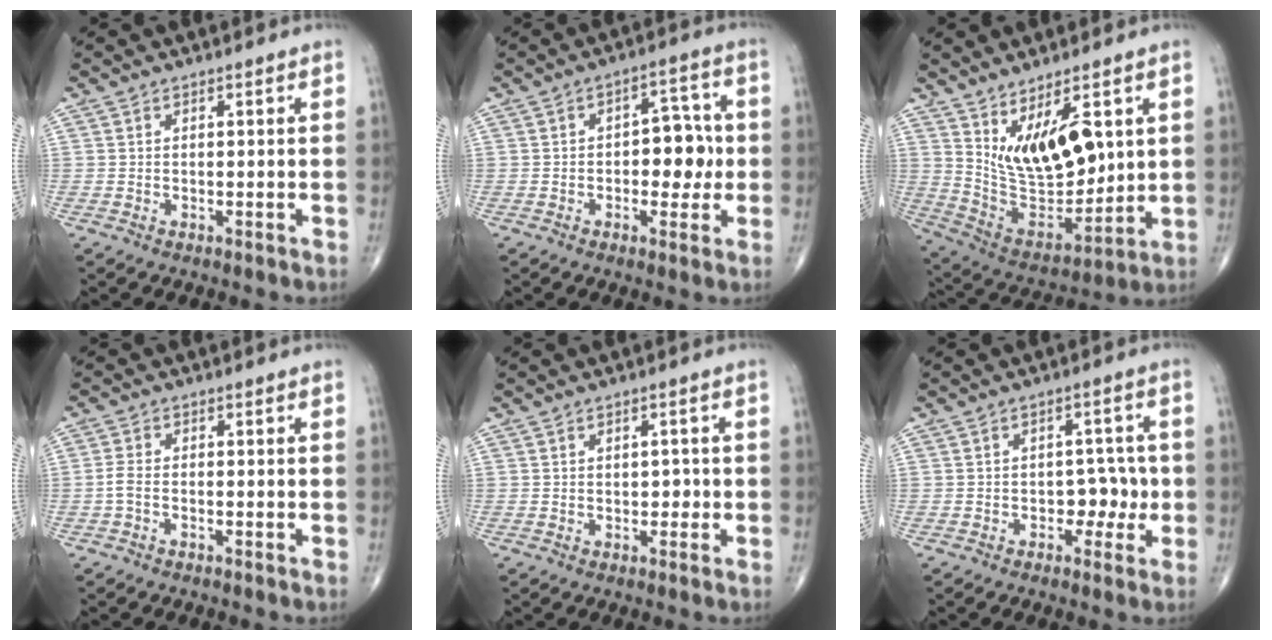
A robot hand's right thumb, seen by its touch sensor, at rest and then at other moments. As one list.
[{"total": 7.9, "force": [-0.5, 4.8, 6.3], "torque": [-0.047, 0.019, -0.010]}, {"total": 15.2, "force": [5.2, 6.9, 12.5], "torque": [-0.186, -0.038, 0.118]}, {"total": 2.1, "force": [-0.7, 1.1, 1.7], "torque": [-0.038, 0.007, -0.019]}, {"total": 1.9, "force": [0.0, 1.3, 1.4], "torque": [-0.009, 0.002, -0.003]}, {"total": 4.7, "force": [-1.0, 3.3, 3.1], "torque": [-0.008, 0.017, -0.017]}]